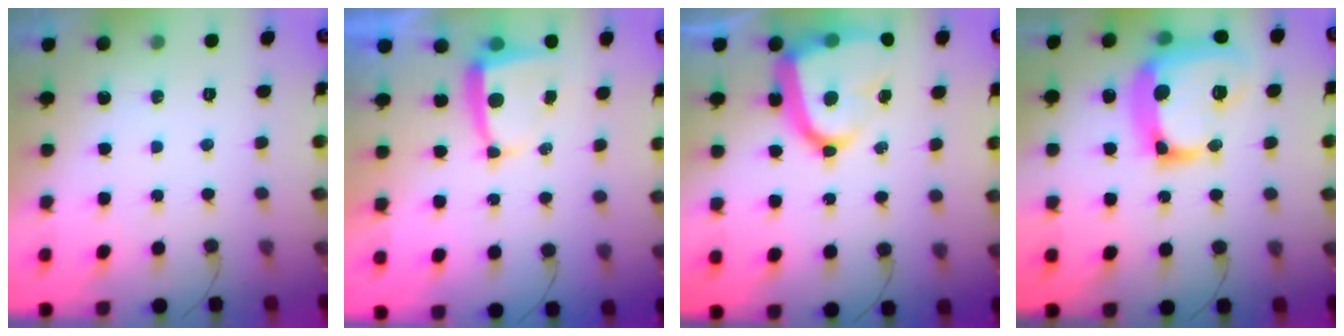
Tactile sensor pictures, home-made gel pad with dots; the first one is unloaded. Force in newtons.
{"total": 5.3, "press": 5.3, "slide": 0.6}
{"total": 16.6, "press": 16.5, "slide": 1.7}
{"total": 20.5, "press": 20.4, "slide": 1.7}